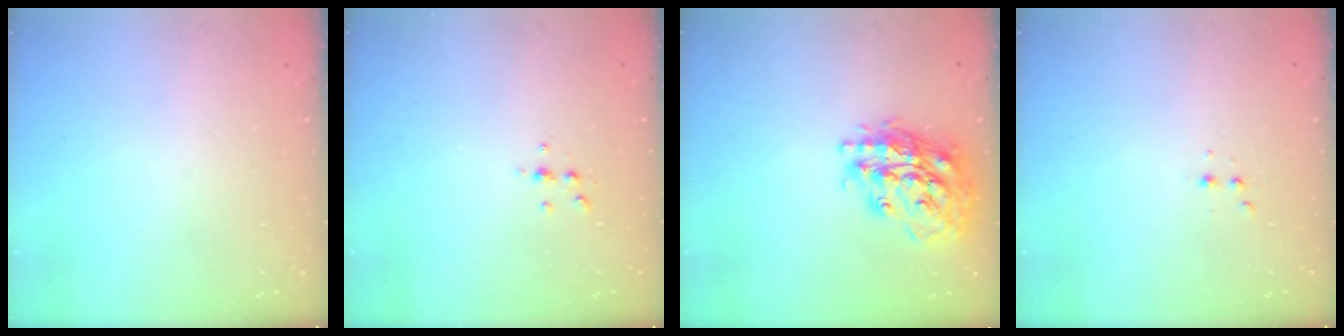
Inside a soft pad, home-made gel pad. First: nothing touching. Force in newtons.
{"total": 5.3, "press": 5.2, "slide": 1.0}
{"total": 21.2, "press": 21.1, "slide": 2.1}
{"total": 2.5, "press": 2.4, "slide": 0.5}